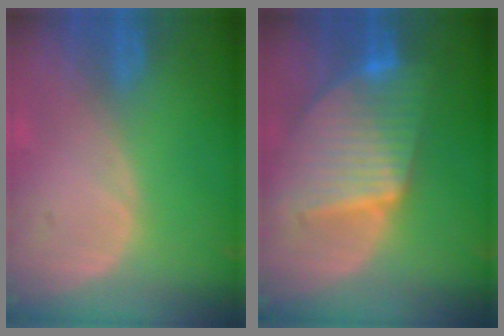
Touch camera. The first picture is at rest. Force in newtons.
{"total": 9.7, "press": 9.6, "slide": 0.6}